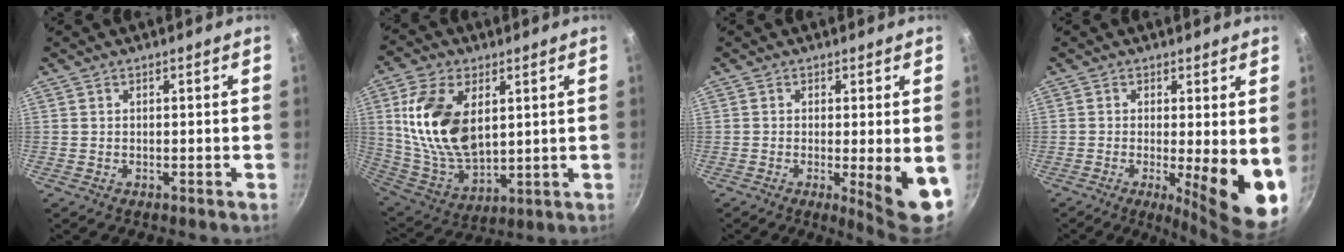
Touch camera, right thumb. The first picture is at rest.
{"total": 17.8, "force": [4.3, 10.5, 13.8], "torque": [-0.248, -0.024, 0.095]}
{"total": 7.8, "force": [-1.2, 1.3, 7.6], "torque": [-0.097, -0.012, -0.011]}
{"total": 11.9, "force": [-1.2, 2.7, 11.5], "torque": [-0.142, -0.024, -0.012]}